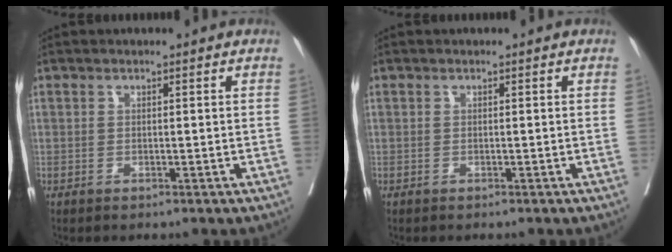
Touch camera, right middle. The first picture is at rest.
{"total": 0.0}